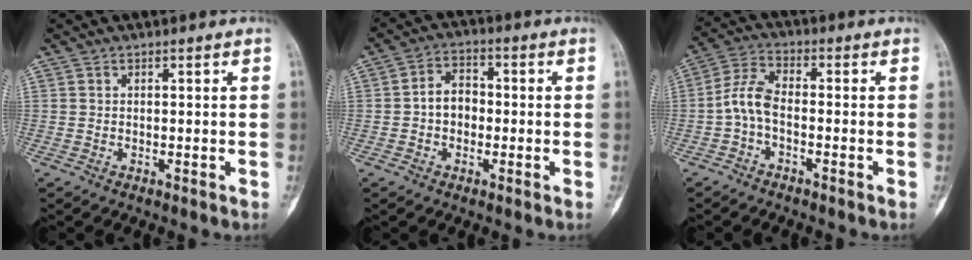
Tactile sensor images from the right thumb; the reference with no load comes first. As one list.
[{"total": 5.7, "force": [-0.6, 4.4, 3.6], "torque": [-0.044, 0.020, -0.020]}, {"total": 5.8, "force": [-1.6, 2.7, 4.8], "torque": [-0.102, 0.024, -0.043]}]